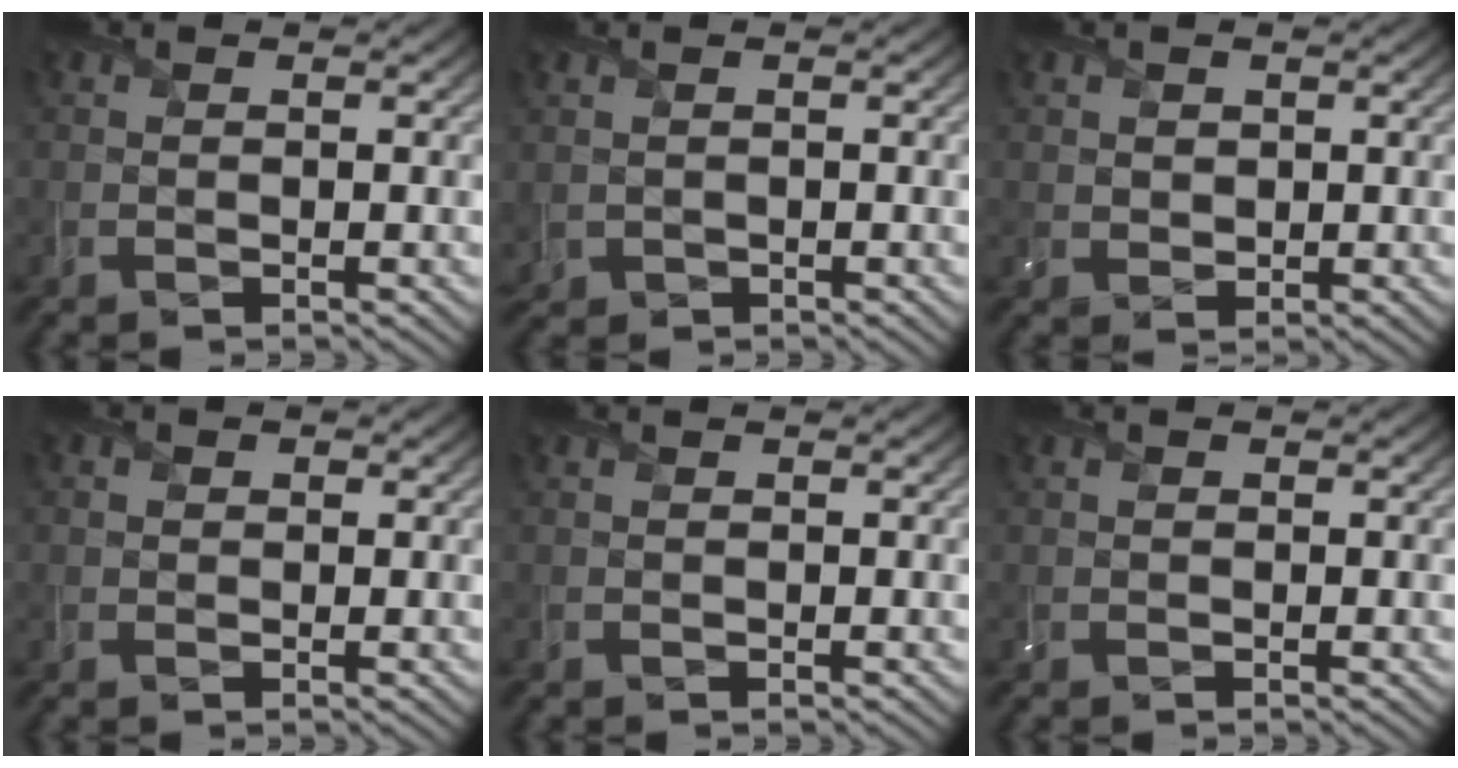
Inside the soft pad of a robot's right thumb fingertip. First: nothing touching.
{"total": 1.1, "force": [0.0, 1.1, 0.4], "torque": [-0.023, -0.006, 0.002]}
{"total": 1.3, "force": [0.5, 1.0, 0.5], "torque": [-0.018, -0.005, 0.009]}
{"total": 1.0, "force": [0.0, 1.0, 0.4], "torque": [-0.013, -0.001, -0.002]}
{"total": 0.6, "force": [-0.3, -0.5, 0.0], "torque": [0.003, 0.000, -0.006]}
{"total": 0.0}